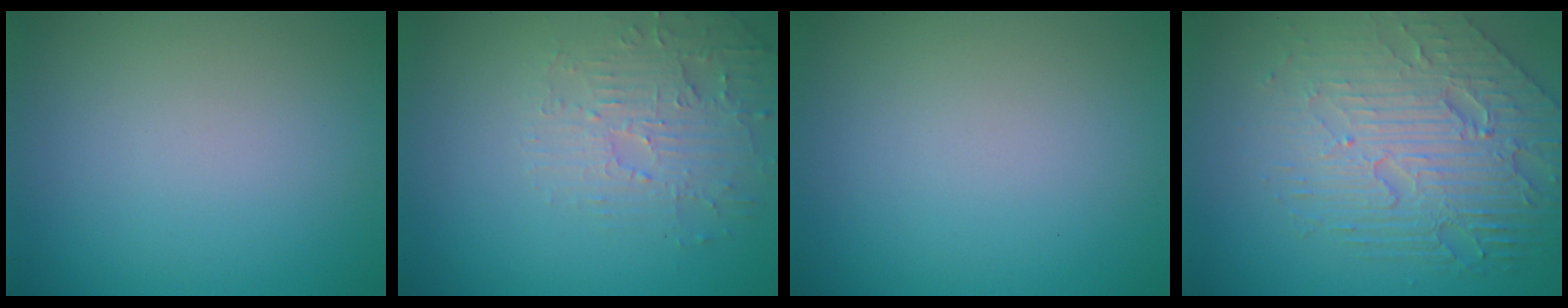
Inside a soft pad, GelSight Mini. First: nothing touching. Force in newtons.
{"total": 3.7, "press": 3.6, "slide": 0.7}
{"total": 0.0}
{"total": 7.5, "press": 5.3, "slide": 5.4}